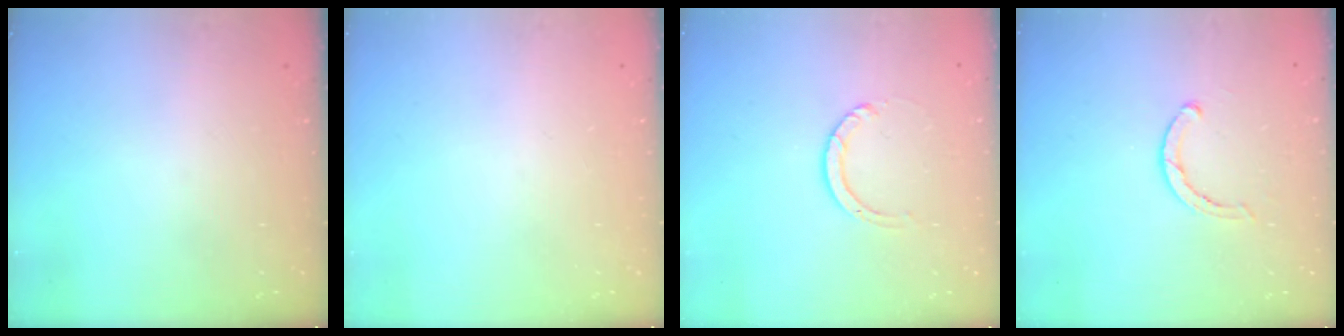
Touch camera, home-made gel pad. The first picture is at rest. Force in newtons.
{"total": 0.0}
{"total": 3.6, "press": 3.6, "slide": 0.3}
{"total": 2.8, "press": 2.8, "slide": 0.2}